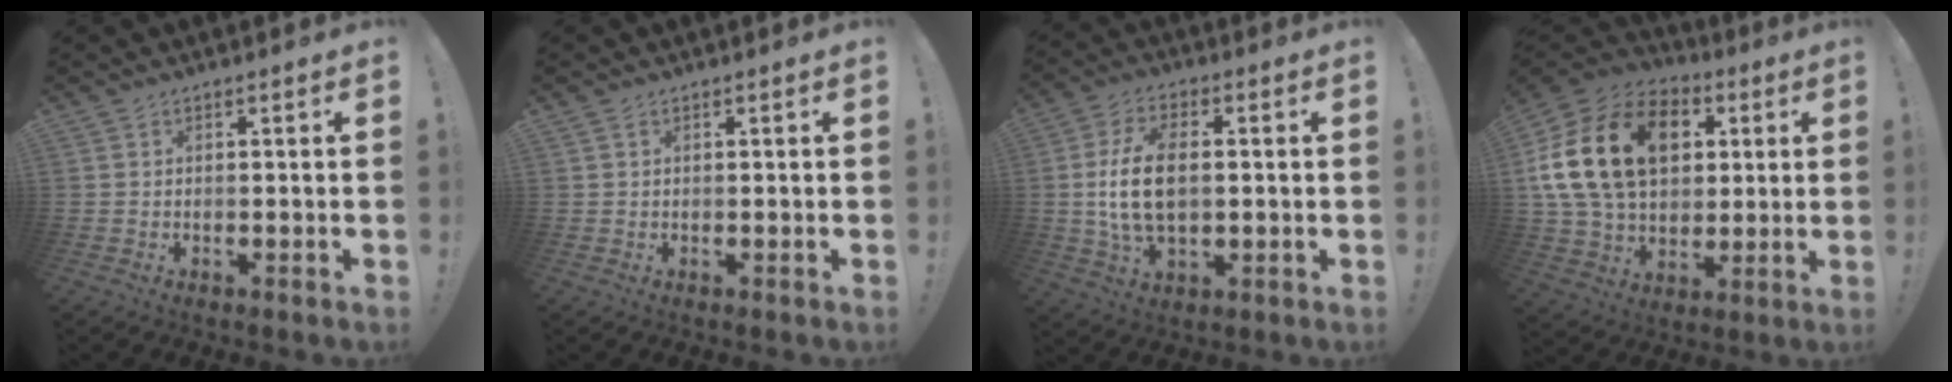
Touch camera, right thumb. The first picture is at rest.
{"total": 0.6, "force": [0.5, 0.3, 0.2], "torque": [-0.005, 0.000, 0.010]}
{"total": 14.0, "force": [0.6, 8.4, 11.2], "torque": [-0.209, -0.001, 0.011]}
{"total": 24.0, "force": [6.6, 16.5, 16.1], "torque": [-0.288, -0.007, 0.126]}